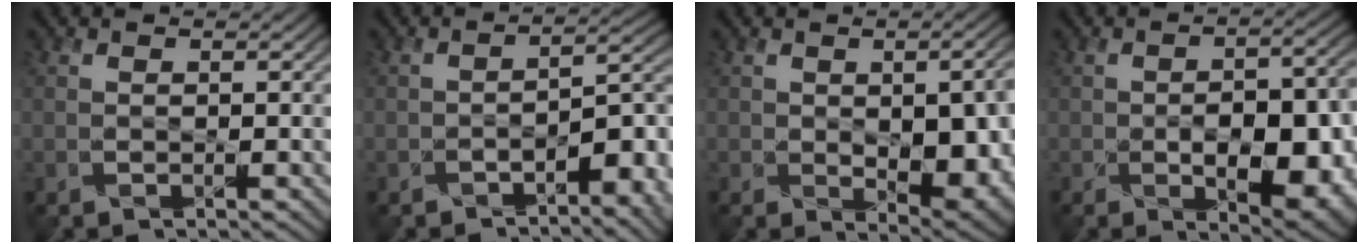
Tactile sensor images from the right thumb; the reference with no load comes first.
{"total": 5.4, "force": [-3.1, 2.0, 3.9], "torque": [-0.043, 0.002, -0.049]}
{"total": 10.3, "force": [-1.5, 6.1, 8.1], "torque": [-0.111, -0.036, 0.005]}
{"total": 10.8, "force": [-2.9, 5.8, 8.6], "torque": [-0.113, -0.019, -0.026]}